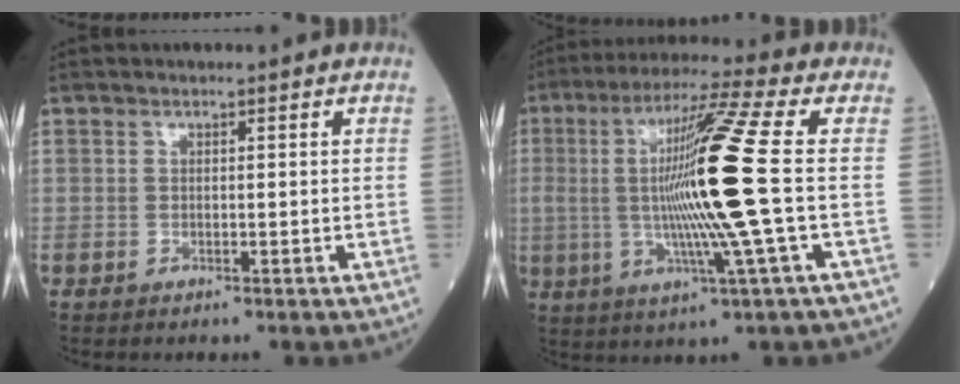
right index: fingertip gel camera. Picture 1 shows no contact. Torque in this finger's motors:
{"motor_torque": [2.14, 0.00, 1.06, 0.21]}